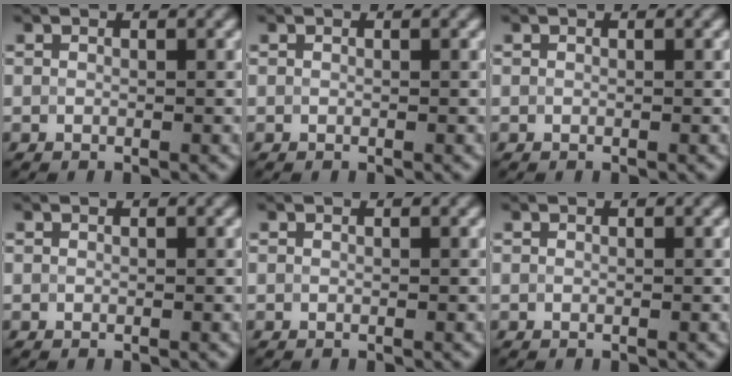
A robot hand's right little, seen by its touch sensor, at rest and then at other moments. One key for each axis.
{"total": 0.0}
{"total": 0.0}
{"total": 0.0}
{"total": 0.0}
{"total": 0.0}